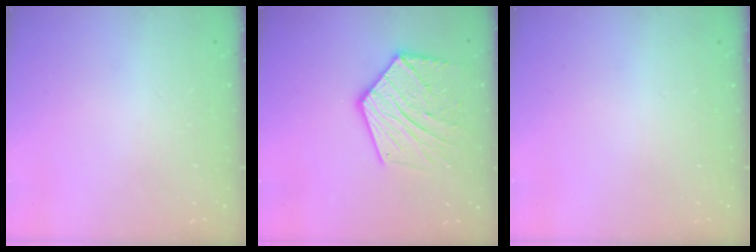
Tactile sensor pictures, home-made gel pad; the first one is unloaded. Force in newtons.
{"total": 16.9, "press": 16.8, "slide": 1.3}
{"total": 0.0}